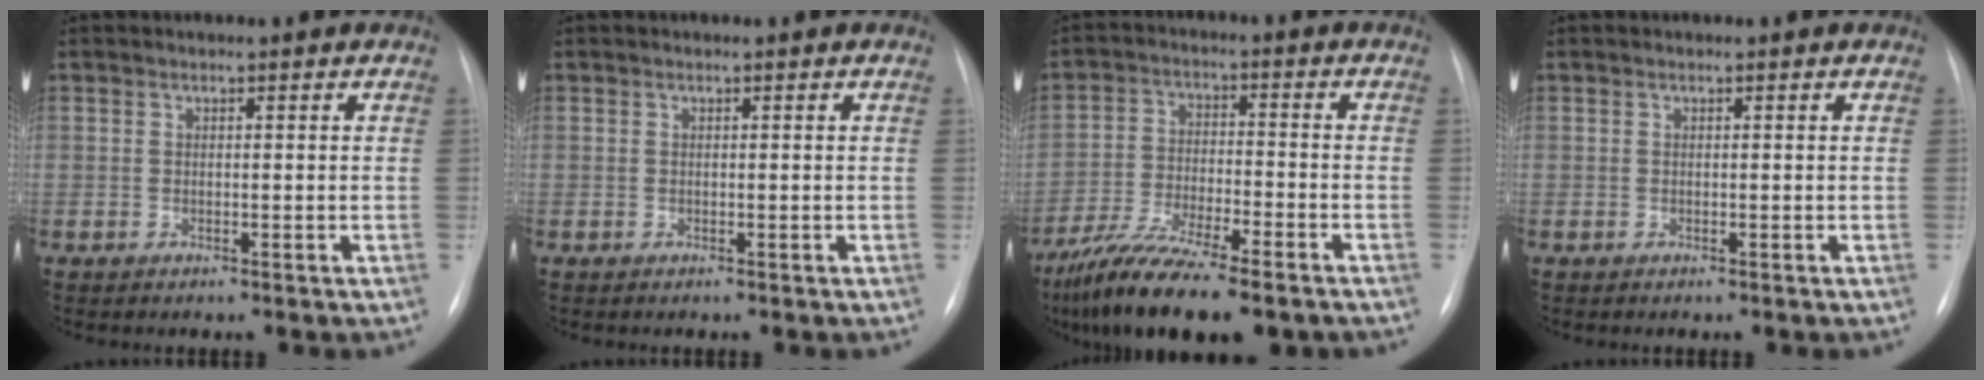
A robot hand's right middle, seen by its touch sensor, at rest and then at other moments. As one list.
[{"total": 0.0}, {"total": 14.4, "force": [-10.8, 2.8, 9.1], "torque": [-0.170, -0.032, -0.185]}, {"total": 0.0}]